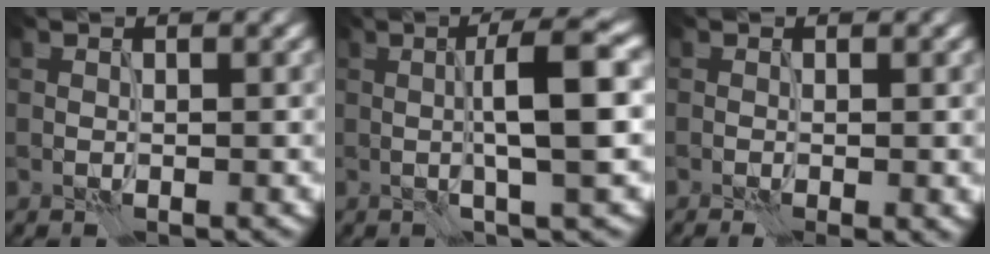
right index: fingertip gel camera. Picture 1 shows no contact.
{"total": 5.9, "force": [0.0, 0.7, 5.8], "torque": [-0.090, 0.014, -0.003]}
{"total": 1.7, "force": [-0.5, 0.1, 1.7], "torque": [-0.024, -0.004, -0.009]}